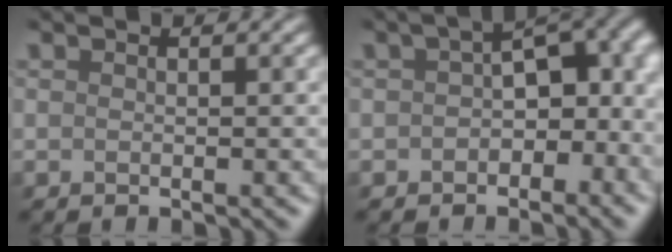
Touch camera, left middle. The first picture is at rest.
{"total": 7.8, "force": [-1.0, 4.8, 6.0], "torque": [-0.056, 0.013, -0.024]}